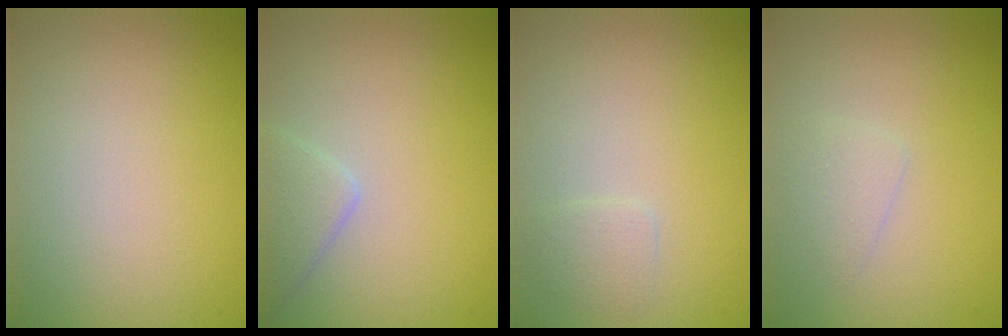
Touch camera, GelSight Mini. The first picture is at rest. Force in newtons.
{"total": 2.2, "press": 2.2, "slide": 0.1}
{"total": 1.0, "press": 1.0, "slide": 0.0}
{"total": 1.2, "press": 1.2, "slide": 0.0}